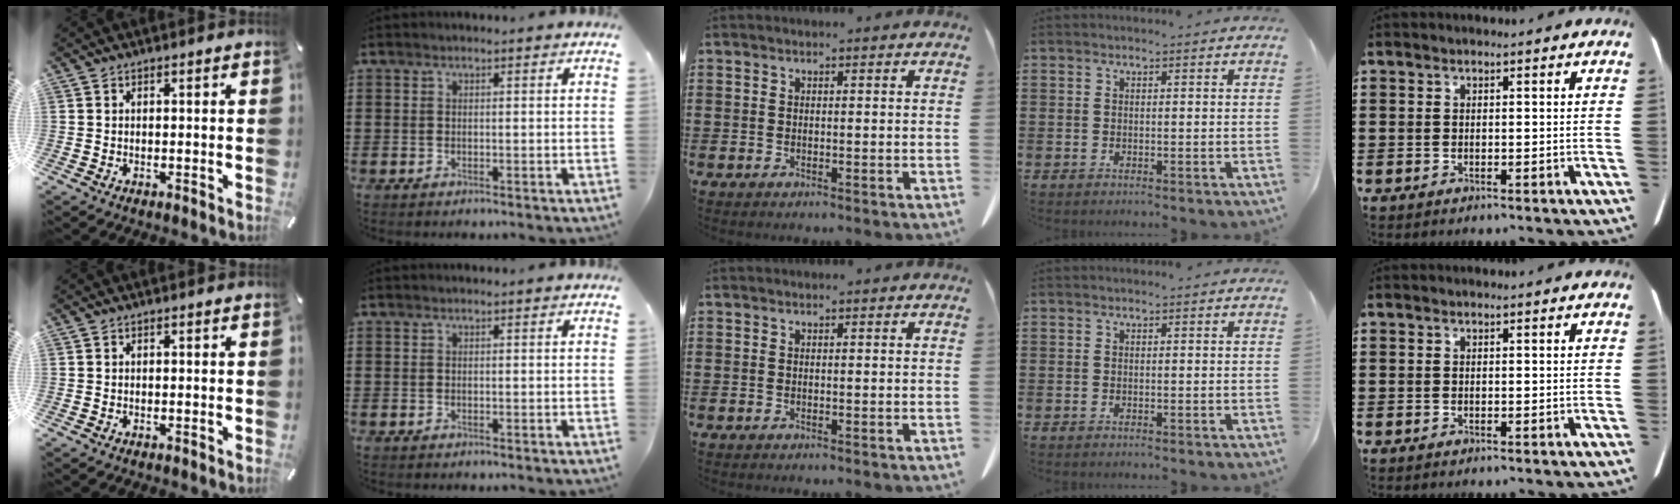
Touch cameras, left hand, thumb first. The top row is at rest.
{}